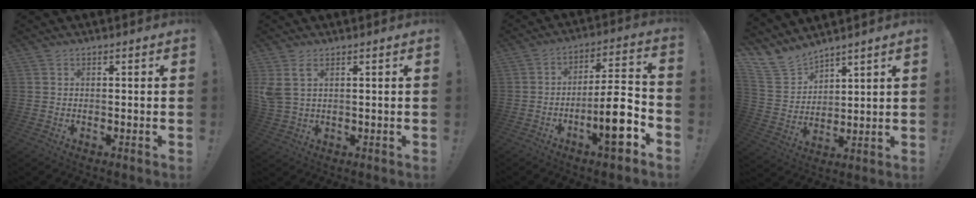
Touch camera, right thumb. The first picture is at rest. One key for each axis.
{"total": 5.2, "fx": 2.0, "fy": 2.5, "fz": 4.1, "tx": -0.082, "ty": -0.011, "tz": 0.040}
{"total": 14.6, "fx": -6.2, "fy": 3.7, "fz": 12.7, "tx": -0.188, "ty": 0.029, "tz": -0.101}
{"total": 8.4, "fx": 7.2, "fy": 4.3, "fz": 0.2, "tx": -0.019, "ty": -0.064, "tz": 0.143}